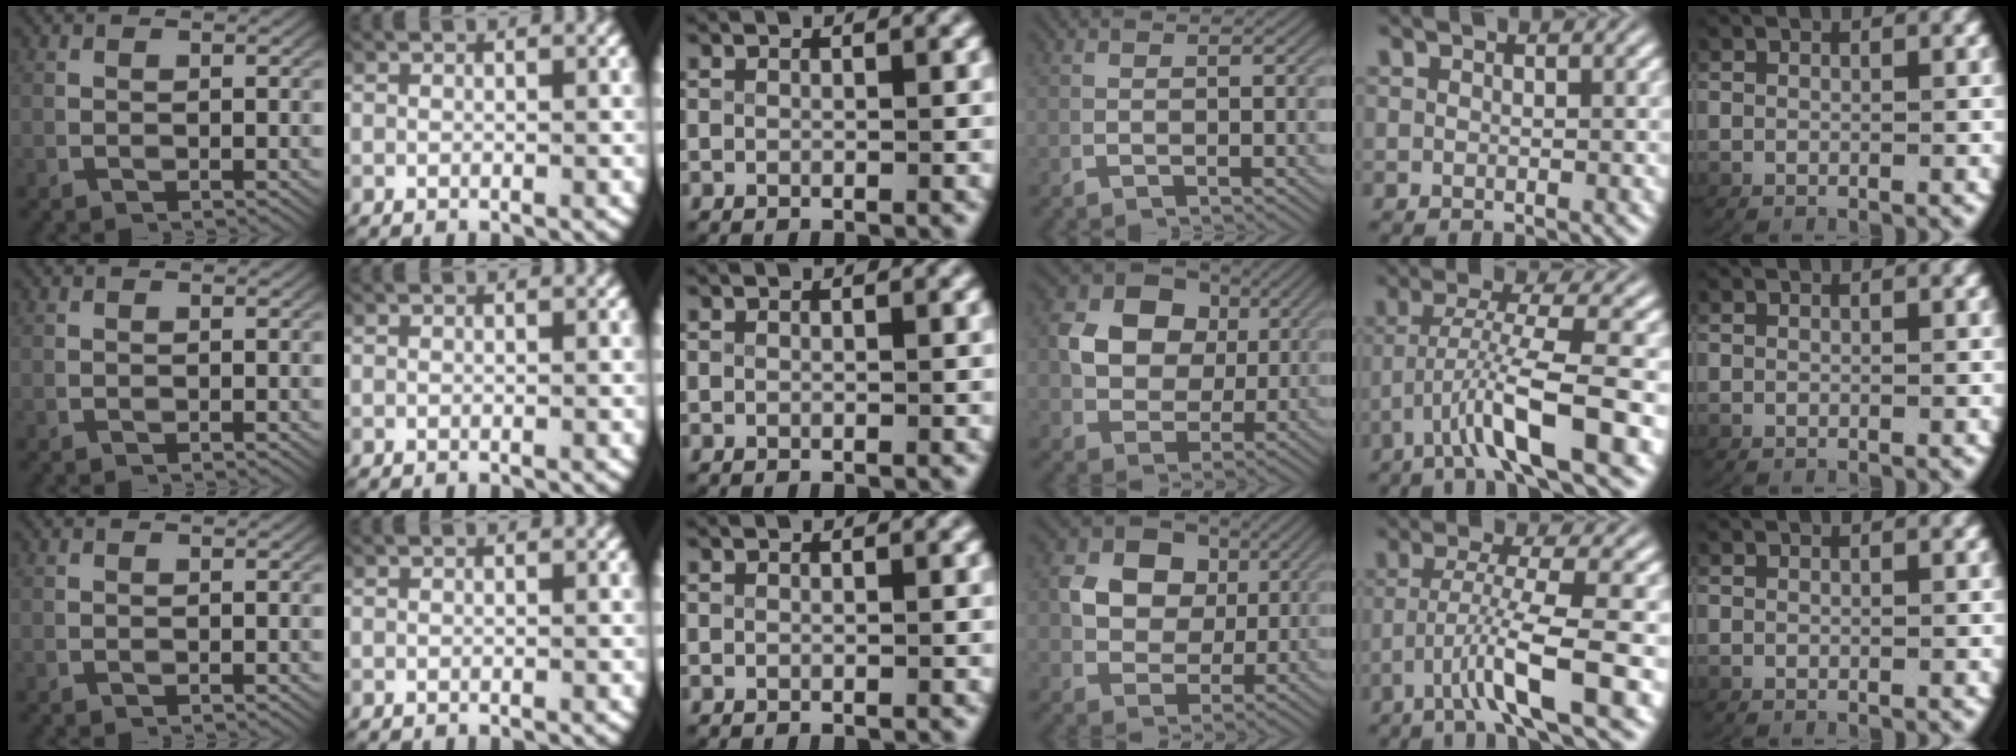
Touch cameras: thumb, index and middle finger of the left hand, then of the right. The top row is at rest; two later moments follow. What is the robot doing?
{"motion": "lift_and_place", "object": "key"}